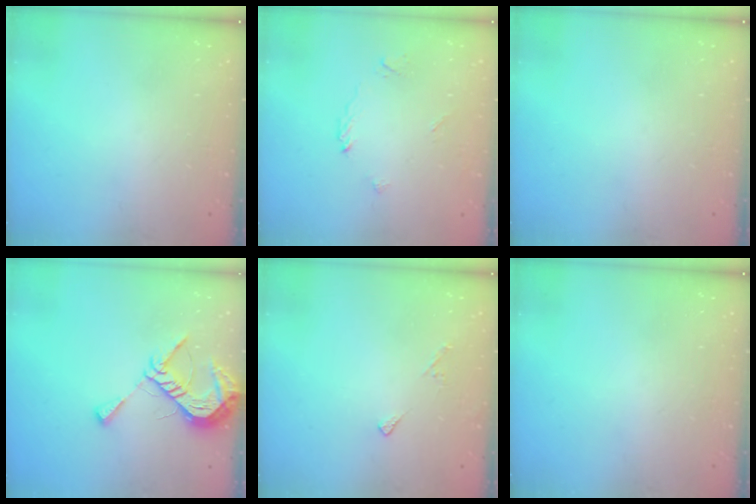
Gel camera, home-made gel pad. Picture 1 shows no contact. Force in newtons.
{"total": 2.7, "press": 2.7, "slide": 0.2}
{"total": 0.0}
{"total": 9.1, "press": 9.0, "slide": 1.0}
{"total": 5.8, "press": 5.7, "slide": 0.6}
{"total": 0.0}